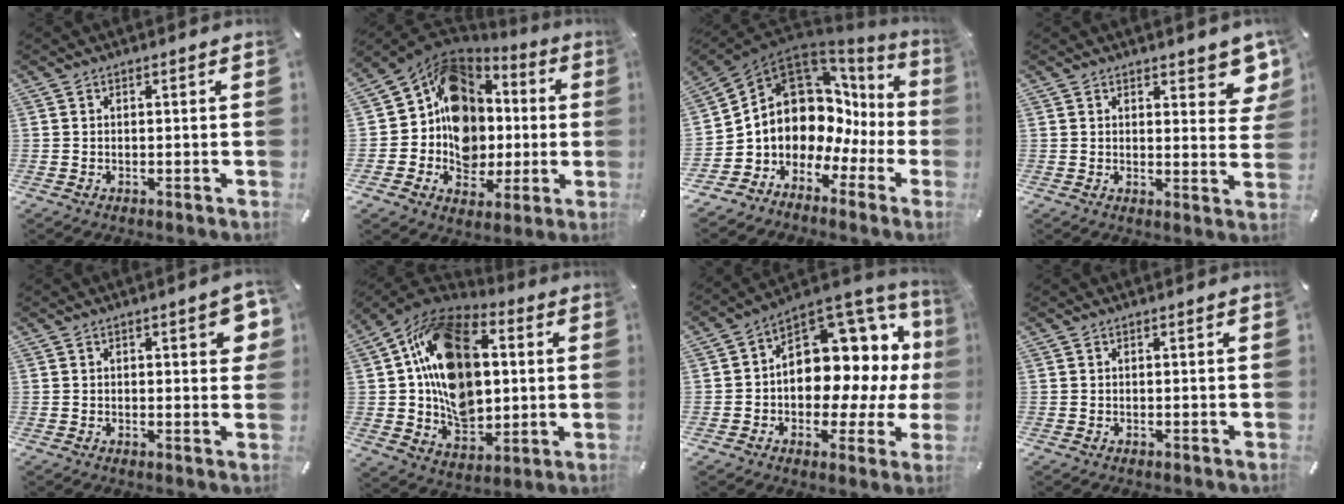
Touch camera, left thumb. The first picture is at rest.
{"total": 15.3, "force": [0.8, 13.6, 6.9], "torque": [-0.107, -0.024, 0.023]}
{"total": 10.8, "force": [4.0, 8.9, 4.7], "torque": [-0.097, -0.073, 0.080]}
{"total": 7.1, "force": [4.9, 3.4, 3.9], "torque": [-0.032, -0.036, 0.083]}
{"total": 5.8, "force": [1.4, 2.5, 5.1], "torque": [-0.064, -0.001, 0.018]}
{"total": 21.1, "force": [3.1, 16.0, 13.4], "torque": [-0.239, -0.004, 0.055]}
{"total": 12.8, "force": [3.1, 9.6, 8.0], "torque": [-0.090, -0.058, 0.053]}
{"total": 0.0}